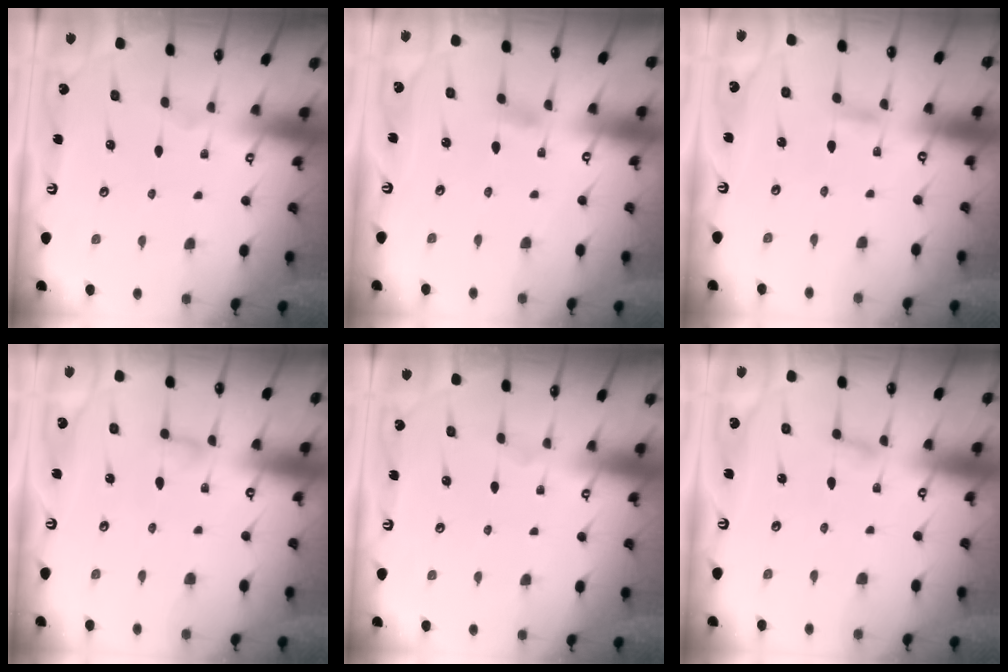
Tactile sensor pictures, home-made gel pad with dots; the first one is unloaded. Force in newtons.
{"total": 2.6, "press": 2.6, "slide": 0.3}
{"total": 2.9, "press": 2.9, "slide": 0.1}
{"total": 3.0, "press": 3.0, "slide": 0.3}
{"total": 0.0}
{"total": 2.8, "press": 2.8, "slide": 0.3}